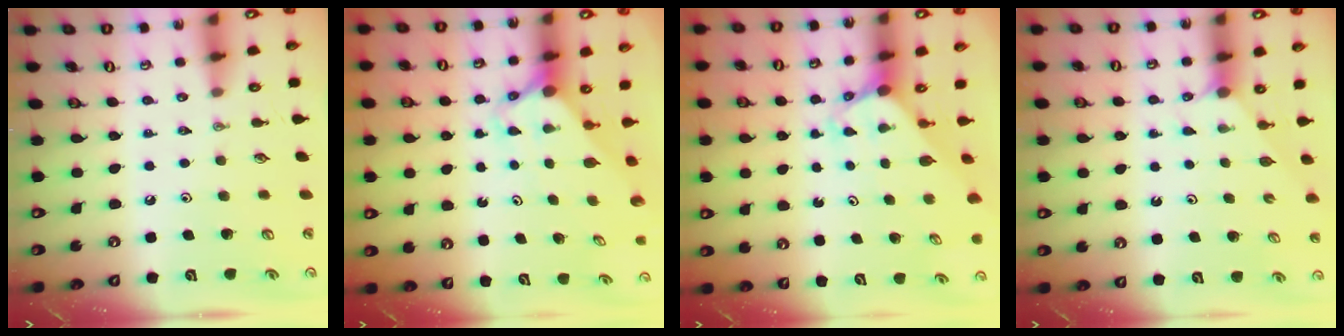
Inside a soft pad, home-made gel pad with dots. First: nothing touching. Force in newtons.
{"total": 2.9, "press": 2.9, "slide": 0.2}
{"total": 3.1, "press": 3.1, "slide": 0.2}
{"total": 2.1, "press": 2.1, "slide": 0.3}